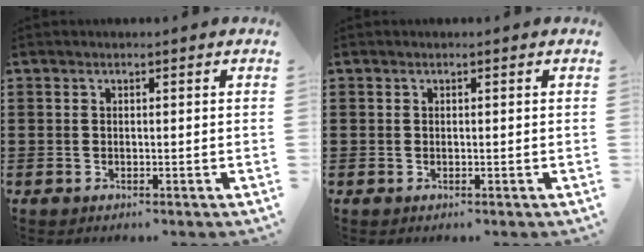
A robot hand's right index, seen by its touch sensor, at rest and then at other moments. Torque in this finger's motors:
{"motor_torque": [0.43, 0.37, 0.02, 0.02]}